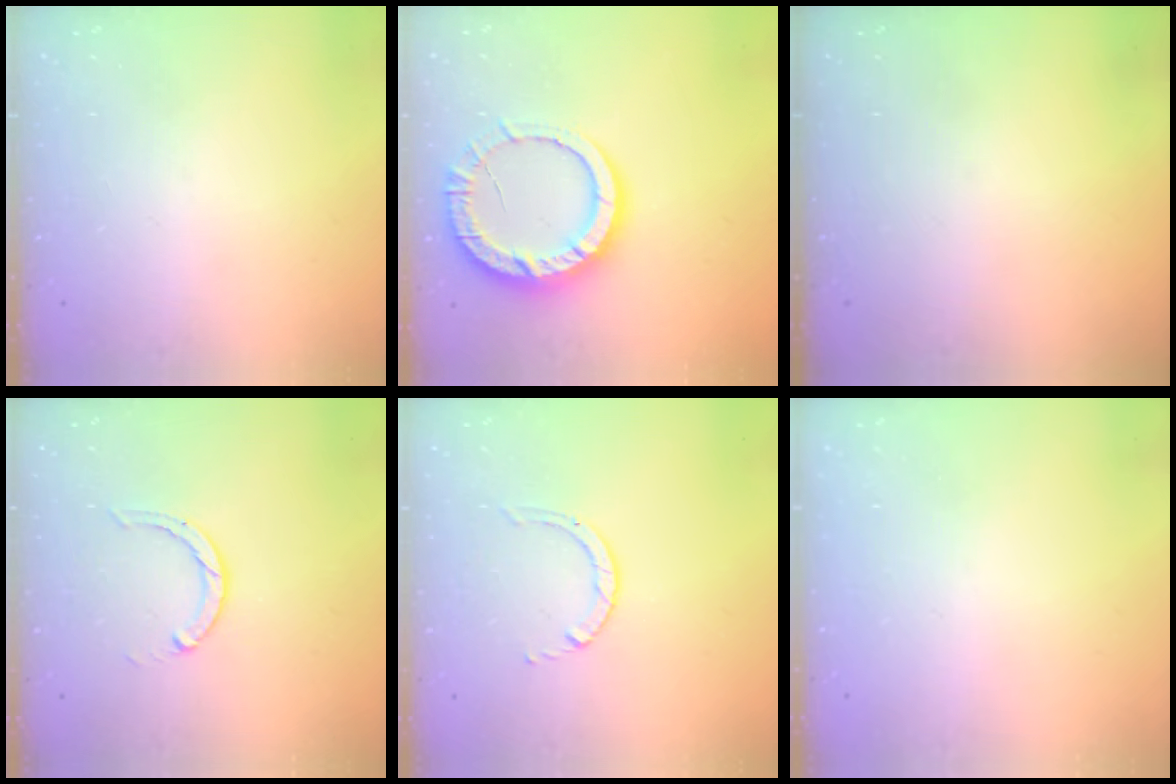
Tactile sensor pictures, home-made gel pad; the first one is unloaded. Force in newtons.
{"total": 12.0, "press": 11.9, "slide": 1.0}
{"total": 0.0}
{"total": 2.0, "press": 2.0, "slide": 0.3}
{"total": 1.4, "press": 1.4, "slide": 0.1}
{"total": 2.4, "press": 2.4, "slide": 0.2}